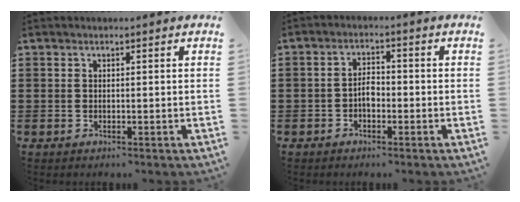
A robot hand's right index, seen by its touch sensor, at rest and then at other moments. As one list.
[{"total": 2.4, "force": [-0.8, 1.4, 1.8], "torque": [-0.035, 0.006, -0.016]}]